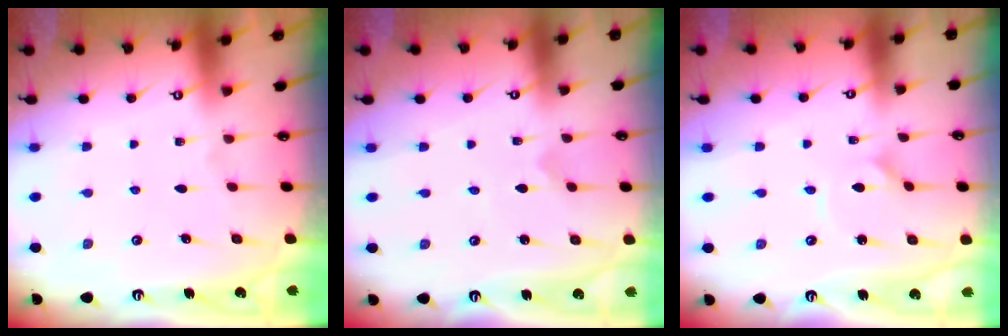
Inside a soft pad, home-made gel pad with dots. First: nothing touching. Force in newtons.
{"total": 0.0}
{"total": 1.3, "press": 1.3, "slide": 0.1}